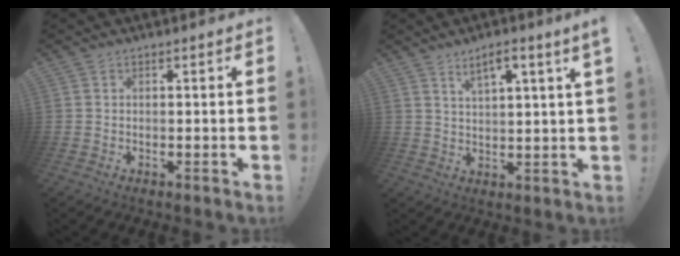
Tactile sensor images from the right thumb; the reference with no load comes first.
{"total": 5.2, "force": [3.4, 0.1, 4.0], "torque": [-0.066, -0.013, 0.052]}